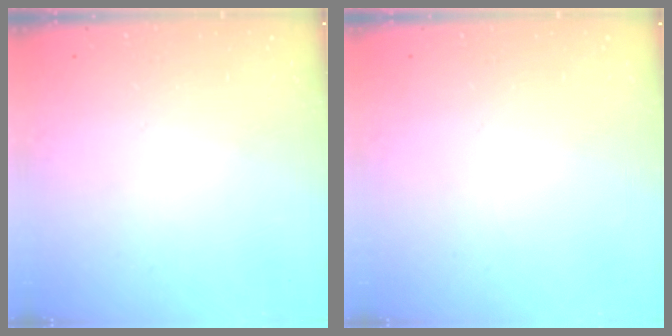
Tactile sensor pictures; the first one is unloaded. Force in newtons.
{"total": 0.0}